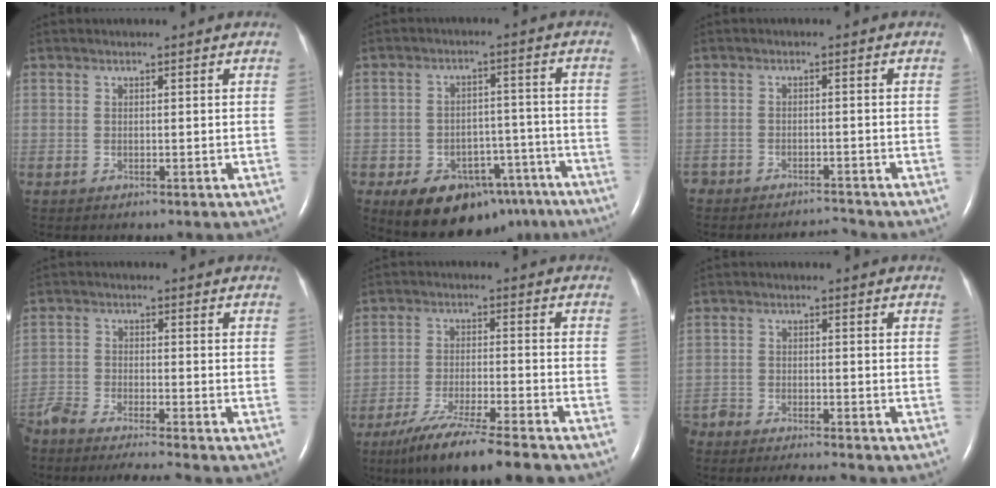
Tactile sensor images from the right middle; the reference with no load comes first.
{"total": 13.9, "force": [-8.9, 8.2, 6.9], "torque": [-0.088, 0.027, -0.121]}
{"total": 3.2, "force": [-3.1, 0.0, -0.4], "torque": [0.009, -0.008, -0.050]}
{"total": 14.0, "force": [-12.8, -0.7, 5.5], "torque": [-0.094, -0.016, -0.216]}
{"total": 11.3, "force": [-9.5, -0.7, 6.2], "torque": [-0.100, -0.034, -0.159]}
{"total": 9.7, "force": [-9.1, 1.0, 3.3], "torque": [-0.051, -0.012, -0.143]}